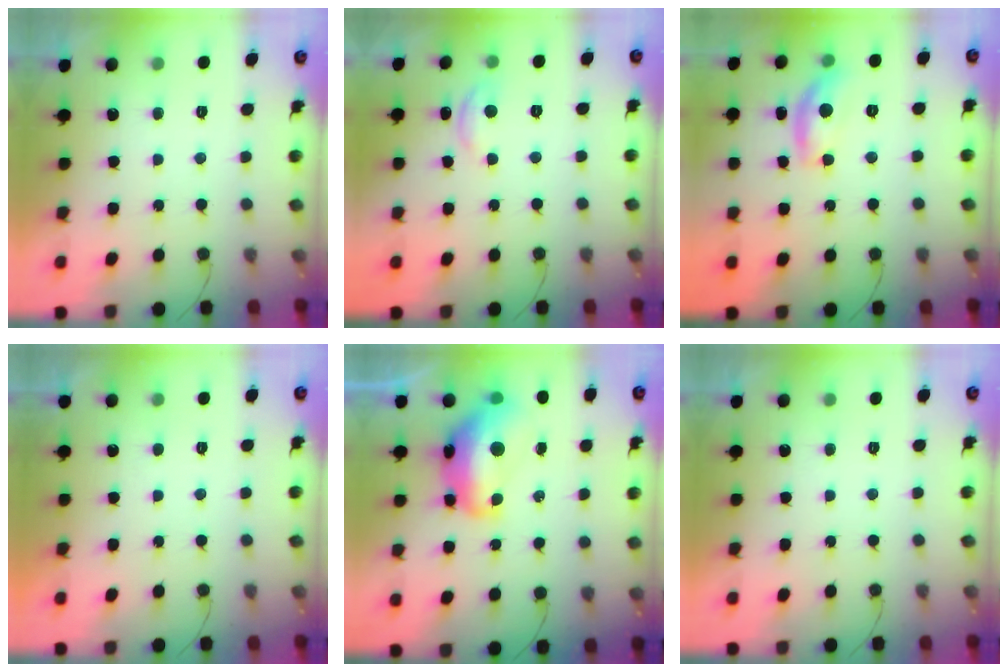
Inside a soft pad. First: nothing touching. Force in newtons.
{"total": 4.5, "press": 4.5, "slide": 0.5}
{"total": 10.5, "press": 10.5, "slide": 0.4}
{"total": 0.0}
{"total": 15.6, "press": 15.5, "slide": 1.5}
{"total": 0.0}